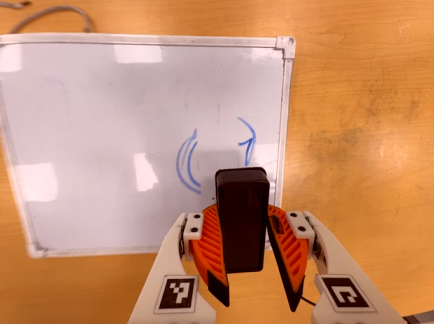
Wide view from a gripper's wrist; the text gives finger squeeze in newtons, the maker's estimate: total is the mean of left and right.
{"total": 6.9, "left": 7.6, "right": 6.2}